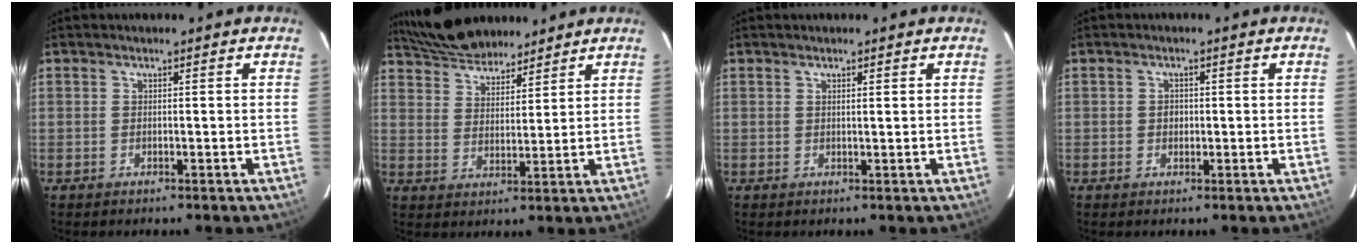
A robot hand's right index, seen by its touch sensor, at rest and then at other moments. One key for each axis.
{"total": 11.0, "fx": 9.7, "fy": 3.5, "fz": 3.8, "tx": -0.086, "ty": 0.035, "tz": 0.167}
{"total": 1.1, "fx": 0.7, "fy": -0.4, "fz": 0.8, "tx": -0.015, "ty": 0.000, "tz": 0.011}
{"total": 1.3, "fx": -0.1, "fy": 1.2, "fz": 0.4, "tx": -0.005, "ty": 0.004, "tz": -0.002}